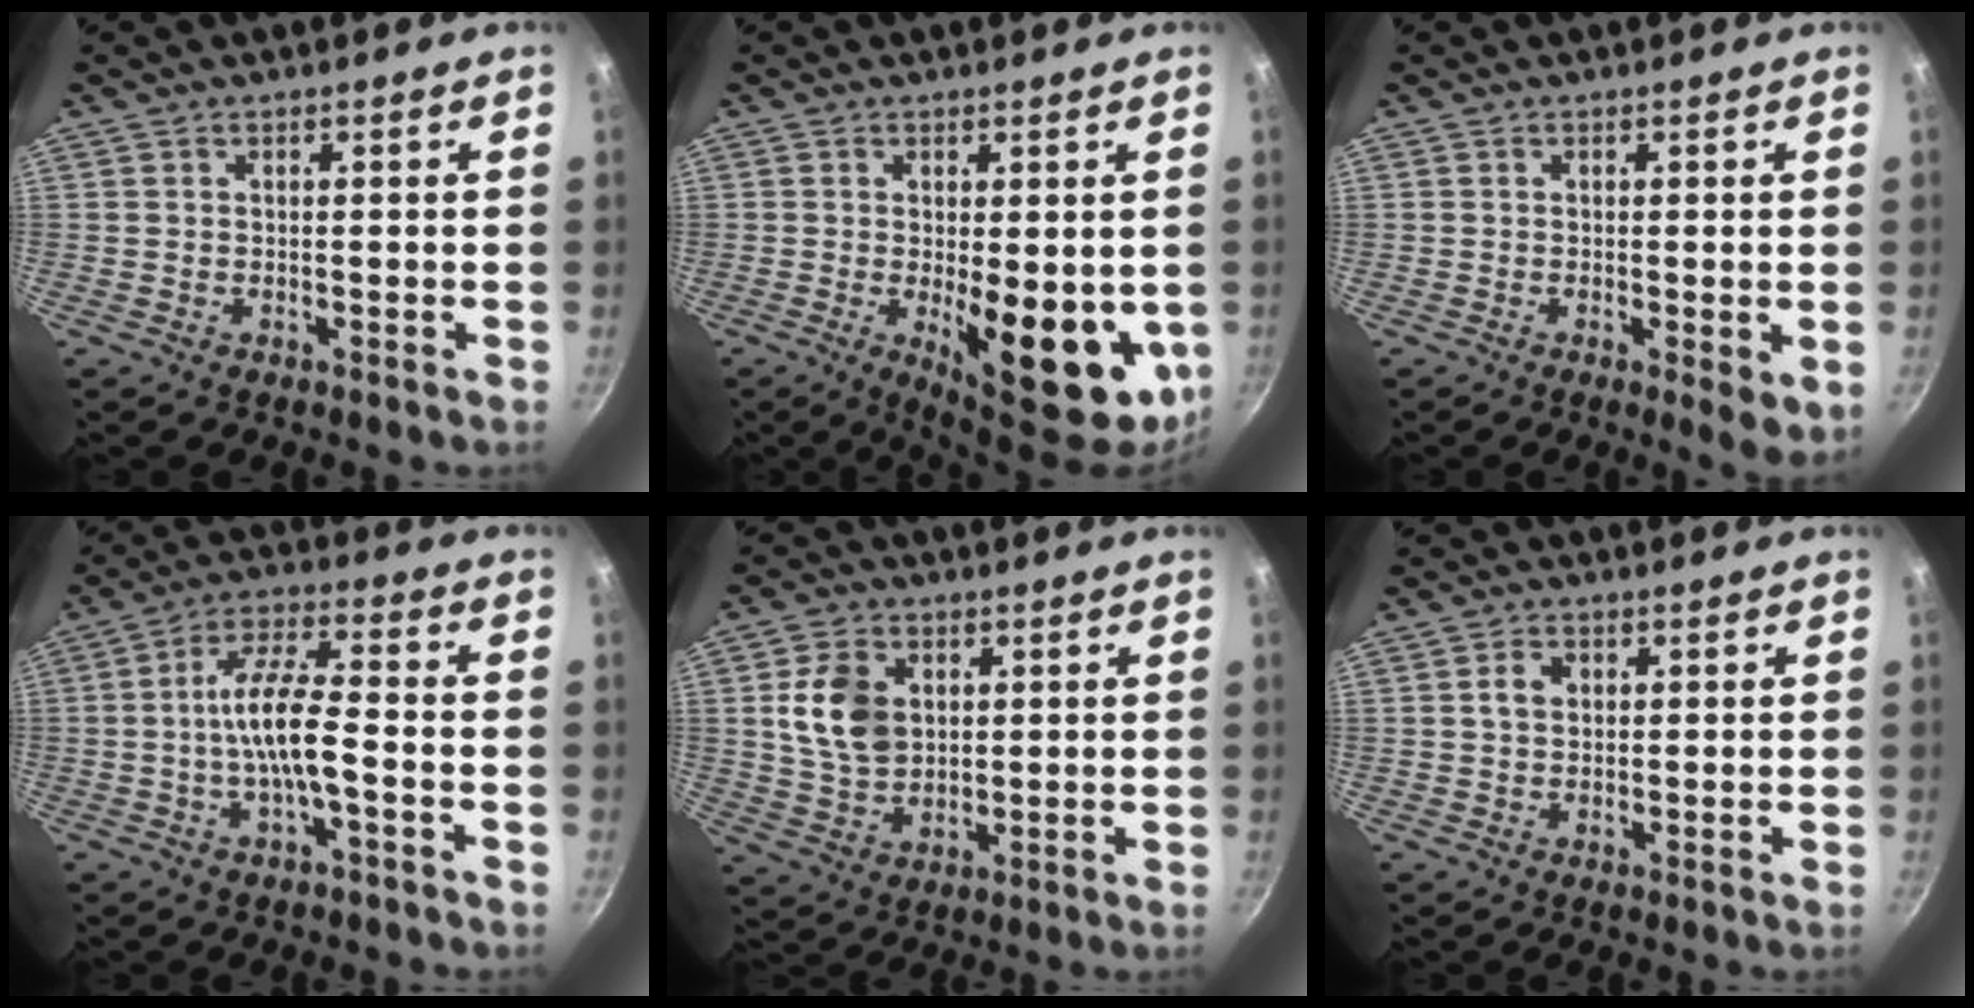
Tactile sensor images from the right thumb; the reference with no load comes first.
{"total": 14.8, "force": [-2.0, 5.8, 13.5], "torque": [-0.157, -0.022, -0.012]}
{"total": 3.9, "force": [-0.6, 1.1, 3.7], "torque": [-0.050, -0.014, -0.007]}
{"total": 9.9, "force": [-2.6, 2.9, 9.1], "torque": [-0.169, 0.036, -0.055]}
{"total": 10.3, "force": [2.1, 7.6, 6.7], "torque": [-0.103, -0.007, 0.040]}
{"total": 2.9, "force": [0.6, 2.2, 1.7], "torque": [-0.020, 0.004, 0.008]}